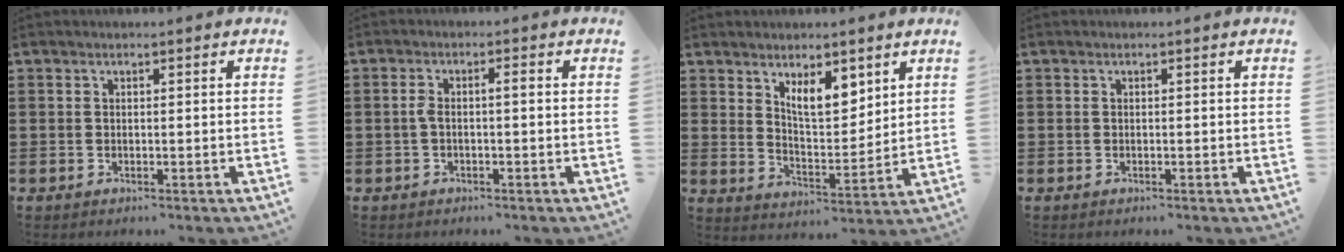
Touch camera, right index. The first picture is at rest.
{"total": 2.1, "force": [-0.3, 0.4, 2.0], "torque": [-0.046, 0.002, -0.011]}
{"total": 7.1, "force": [4.8, 2.9, 4.5], "torque": [-0.084, -0.013, 0.083]}
{"total": 0.0}